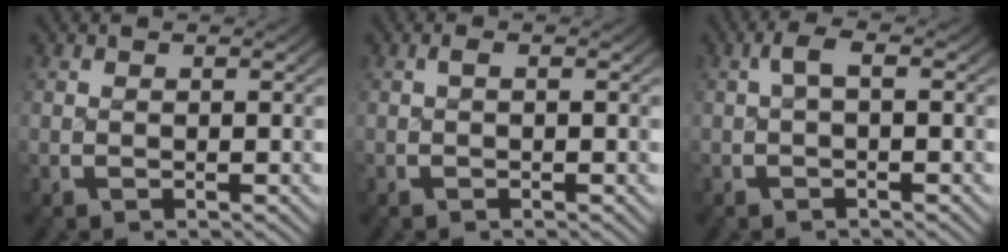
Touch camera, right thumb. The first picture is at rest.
{"total": 0.7, "force": [-0.4, 0.2, 0.5], "torque": [-0.016, 0.000, -0.006]}
{"total": 1.9, "force": [-0.3, 0.7, 1.7], "torque": [-0.039, 0.006, -0.007]}